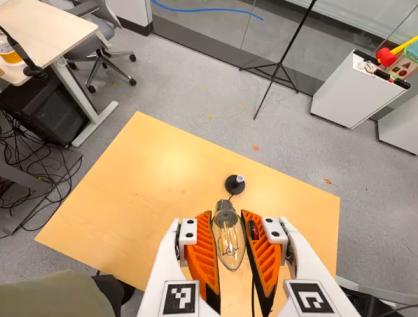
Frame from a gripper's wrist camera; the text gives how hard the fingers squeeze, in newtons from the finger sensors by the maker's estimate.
{"total": 18.3, "left": 19.3, "right": 17.2}